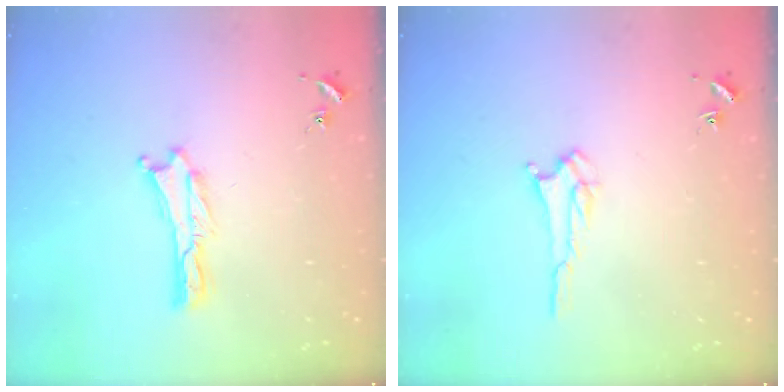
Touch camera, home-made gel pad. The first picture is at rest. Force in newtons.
{"total": 2.6, "press": 2.6, "slide": 0.4}